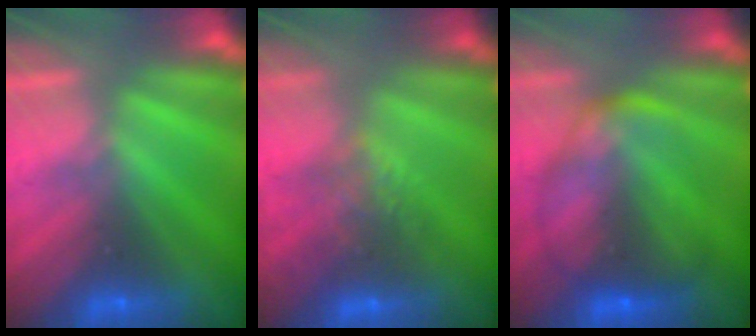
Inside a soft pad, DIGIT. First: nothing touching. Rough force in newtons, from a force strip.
{"total": 4.6}
{"total": 7.5}